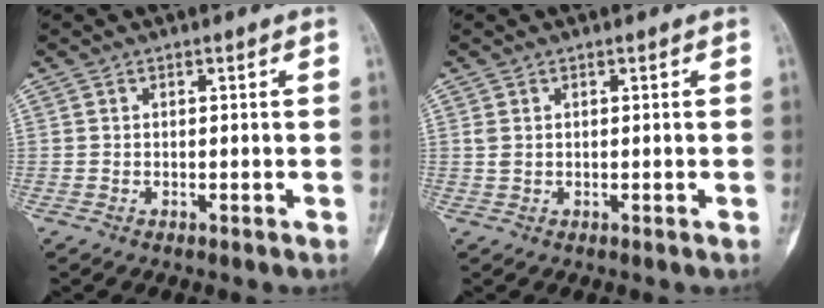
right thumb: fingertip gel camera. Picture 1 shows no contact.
{"total": 1.1, "force": [0.3, 0.7, 0.8], "torque": [-0.022, 0.008, 0.013]}